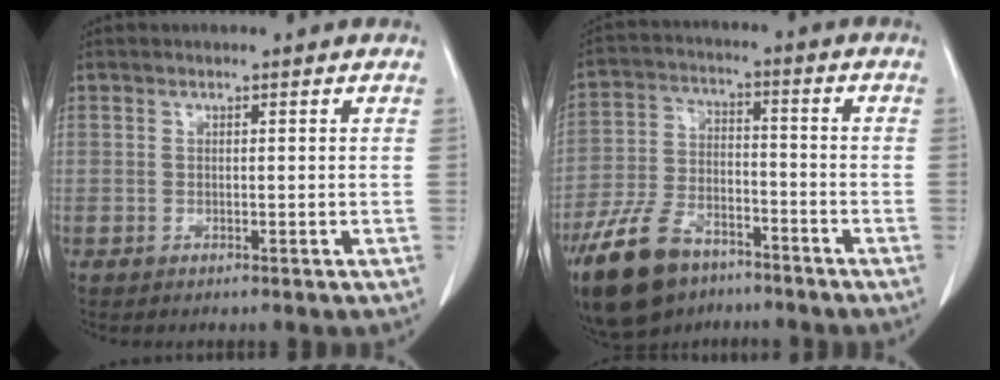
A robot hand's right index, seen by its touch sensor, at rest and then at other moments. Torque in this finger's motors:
{"motor_torque": [-0.16, -0.42, -0.32, -0.21]}